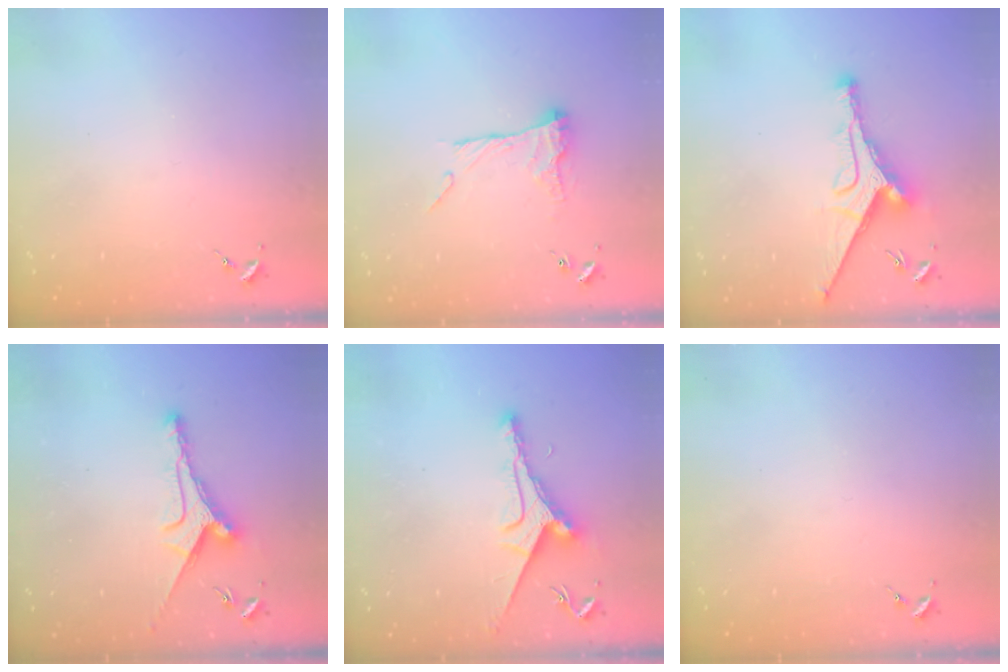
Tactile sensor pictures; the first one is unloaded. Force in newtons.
{"total": 12.3, "press": 12.3, "slide": 0.8}
{"total": 12.4, "press": 12.3, "slide": 0.9}
{"total": 8.4, "press": 8.4, "slide": 0.4}
{"total": 8.5, "press": 8.5, "slide": 0.4}
{"total": 0.0}